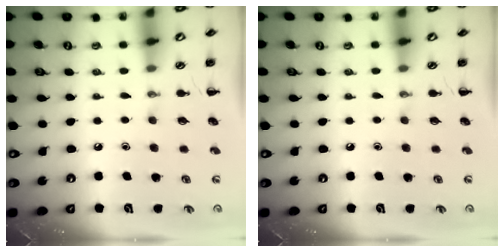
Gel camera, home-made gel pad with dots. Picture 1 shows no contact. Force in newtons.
{"total": 0.0}